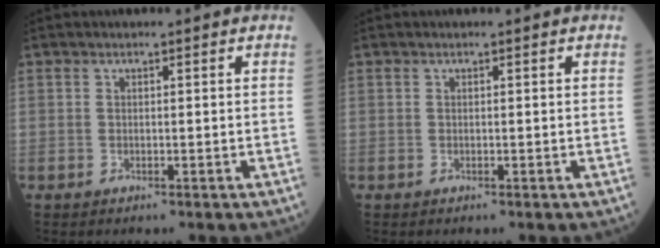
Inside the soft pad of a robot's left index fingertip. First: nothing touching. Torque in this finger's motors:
{"motor_torque": [-0.08, 0.15, 0.00, 0.00]}